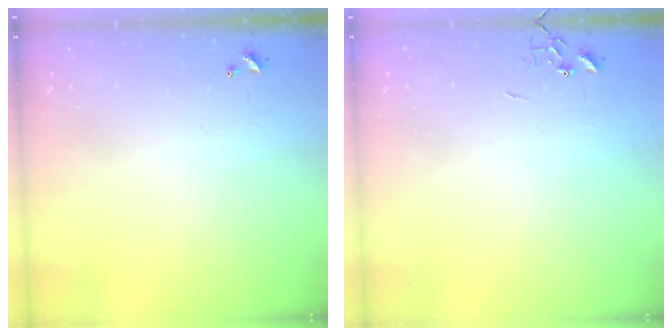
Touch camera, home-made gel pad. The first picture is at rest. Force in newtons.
{"total": 0.0}